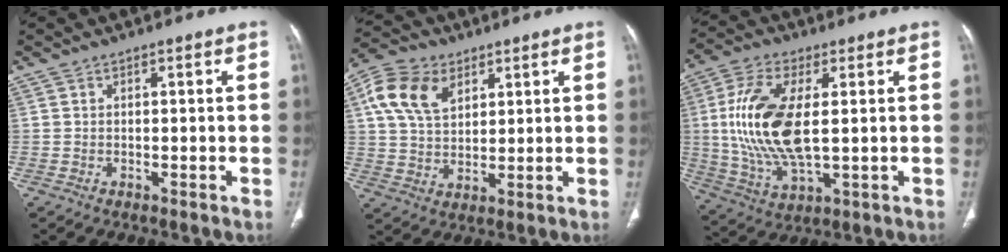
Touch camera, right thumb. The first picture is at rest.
{"total": 11.8, "force": [4.9, 7.8, 7.4], "torque": [-0.130, -0.004, 0.093]}
{"total": 16.7, "force": [1.5, 7.4, 14.9], "torque": [-0.313, -0.008, 0.036]}